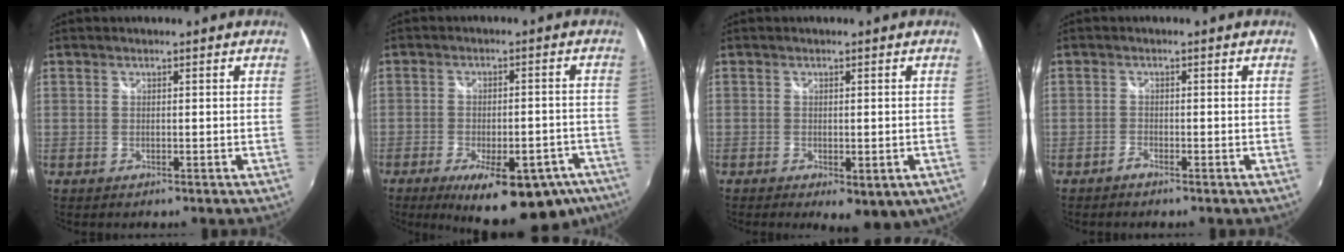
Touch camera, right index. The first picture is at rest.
{"total": 19.9, "force": [-13.2, 7.6, 12.8], "torque": [-0.201, -0.023, -0.165]}
{"total": 6.4, "force": [-2.9, 2.8, 5.0], "torque": [-0.078, -0.030, -0.034]}
{"total": 1.1, "force": [-1.0, 0.3, 0.3], "torque": [-0.011, 0.000, -0.024]}